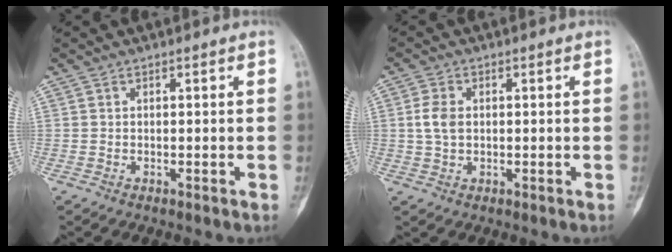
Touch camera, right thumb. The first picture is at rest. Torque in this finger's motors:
{"motor_torque": [0.40, 0.17, 0.18, -0.30, 0.19]}